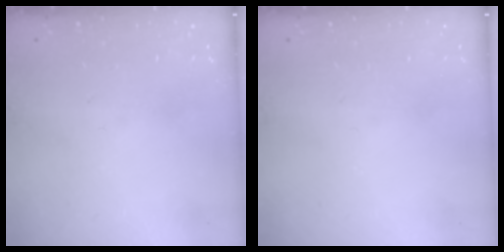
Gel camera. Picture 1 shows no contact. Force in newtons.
{"total": 0.0}